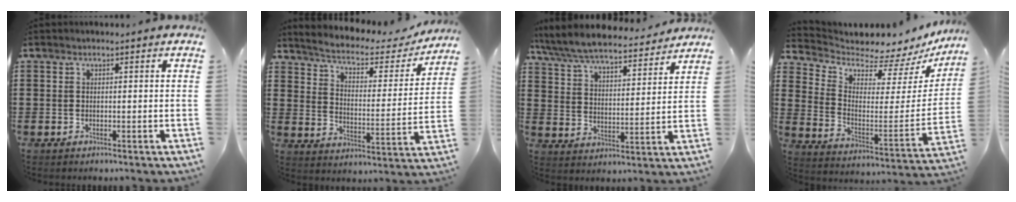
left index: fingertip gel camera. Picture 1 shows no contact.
{"total": 3.7, "force": [2.9, 1.2, 1.9], "torque": [-0.055, -0.024, 0.040]}
{"total": 7.3, "force": [6.9, 0.6, 2.3], "torque": [-0.076, -0.043, 0.120]}
{"total": 4.3, "force": [4.1, 1.4, 0.8], "torque": [-0.039, -0.055, 0.063]}